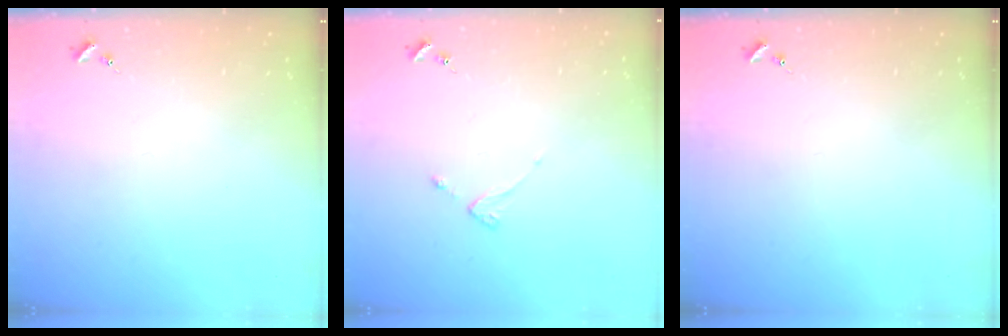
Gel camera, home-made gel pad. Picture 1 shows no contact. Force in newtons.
{"total": 2.2, "press": 2.1, "slide": 0.4}
{"total": 0.0}